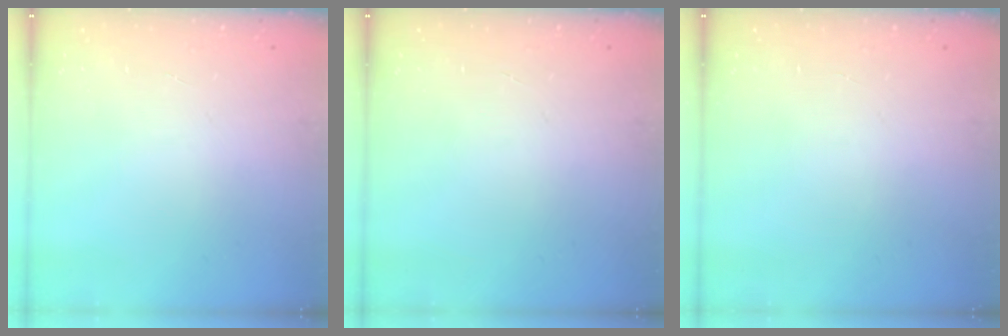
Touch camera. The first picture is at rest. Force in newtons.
{"total": 0.0}
{"total": 0.0}